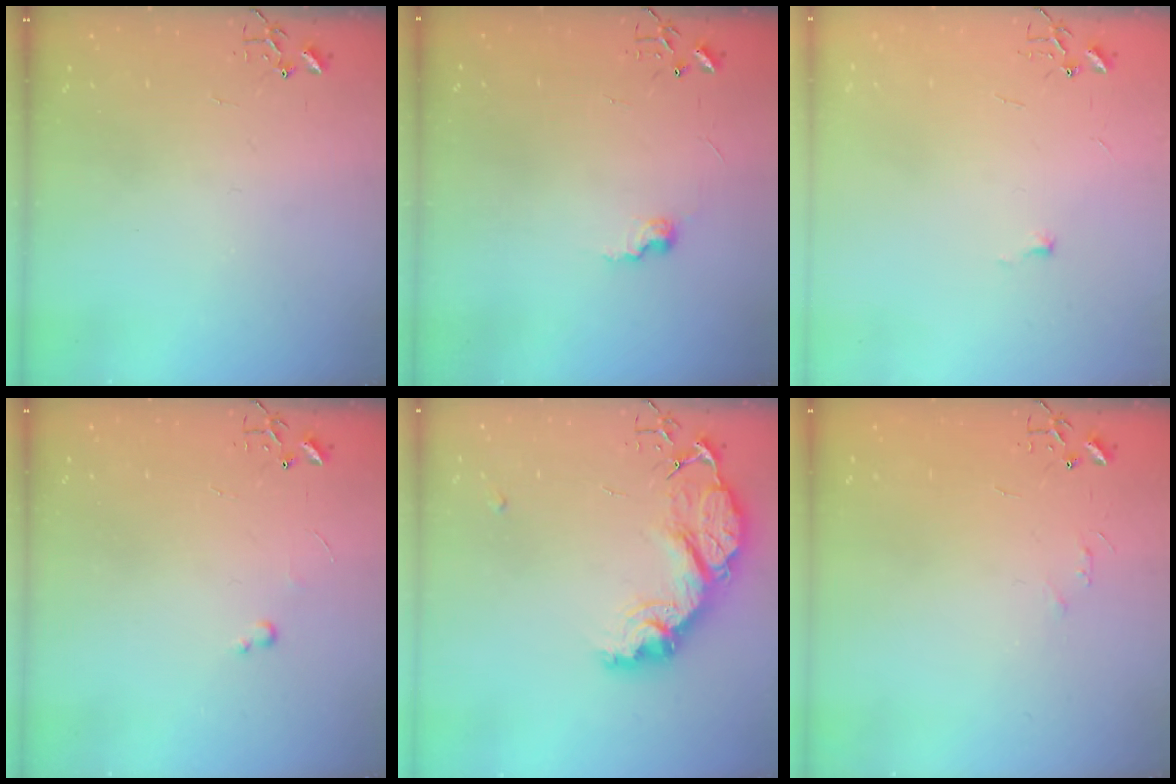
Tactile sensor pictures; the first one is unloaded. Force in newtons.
{"total": 7.0, "press": 7.0, "slide": 0.6}
{"total": 3.4, "press": 3.4, "slide": 0.5}
{"total": 2.6, "press": 2.6, "slide": 0.4}
{"total": 15.8, "press": 15.8, "slide": 1.3}
{"total": 3.5, "press": 3.4, "slide": 0.4}